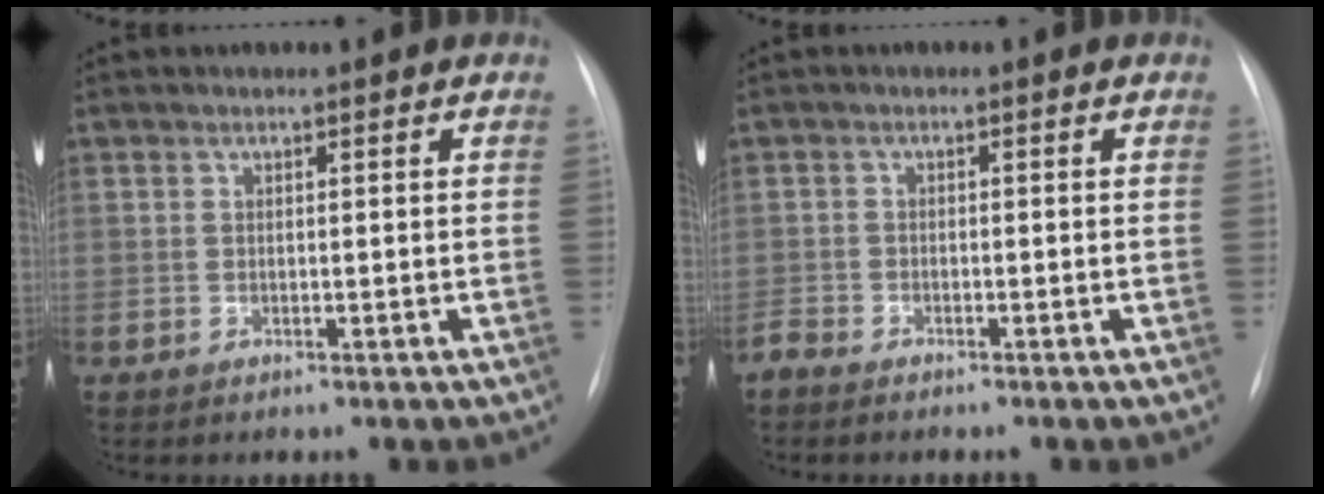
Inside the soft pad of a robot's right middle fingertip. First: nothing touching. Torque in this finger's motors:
{"motor_torque": [0.01, -0.01, 0.03, 0.01]}